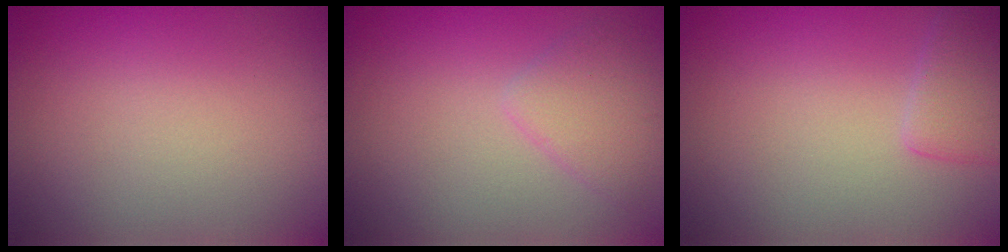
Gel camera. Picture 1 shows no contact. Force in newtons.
{"total": 2.5, "press": 2.5, "slide": 0.2}
{"total": 2.2, "press": 2.1, "slide": 0.2}